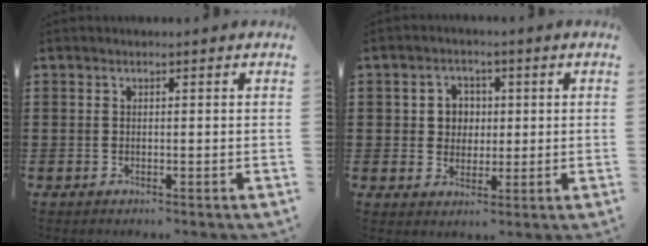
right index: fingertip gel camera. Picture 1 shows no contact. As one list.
[{"total": 4.0, "force": [0.5, 3.8, 1.3], "torque": [-0.042, 0.013, 0.004]}]